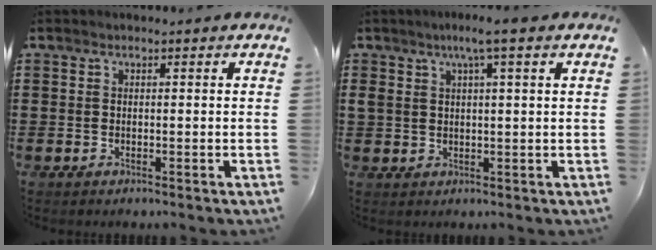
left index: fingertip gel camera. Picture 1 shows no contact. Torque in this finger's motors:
{"motor_torque": [1.11, -1.04, 0.47, 0.16]}